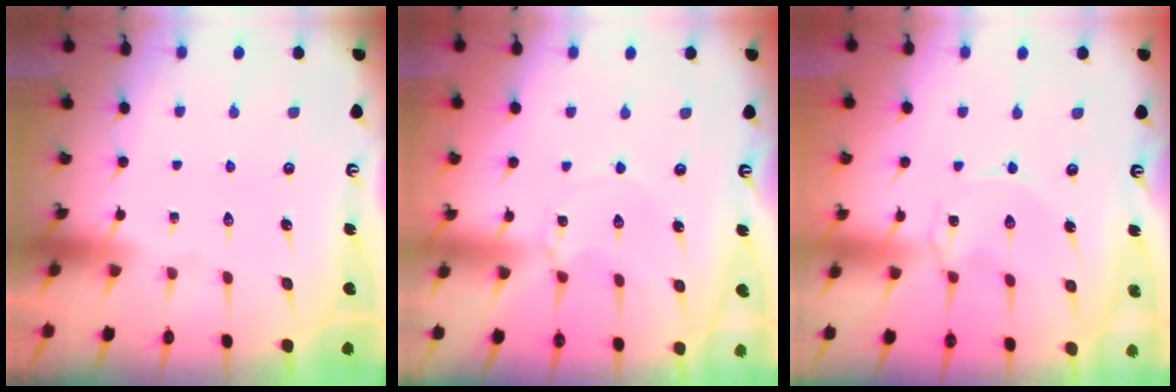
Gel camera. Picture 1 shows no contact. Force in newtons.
{"total": 2.2, "press": 2.2, "slide": 0.2}
{"total": 0.0}